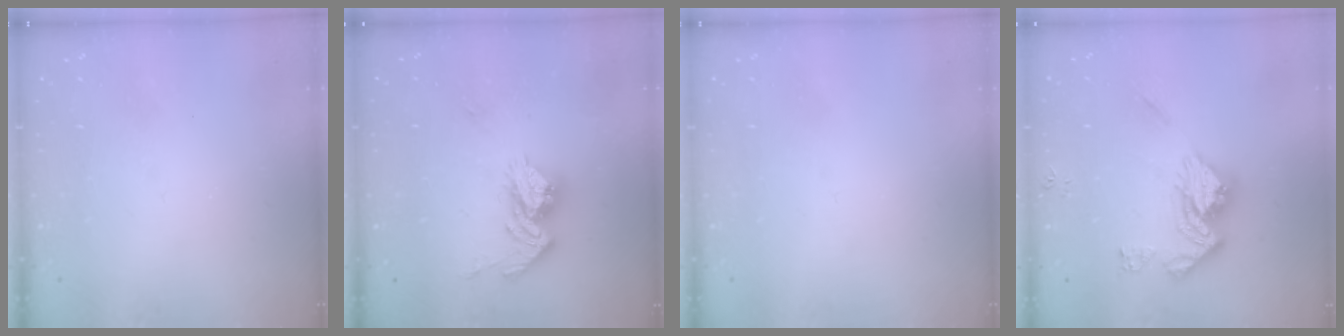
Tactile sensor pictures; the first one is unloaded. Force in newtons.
{"total": 13.6, "press": 13.5, "slide": 1.3}
{"total": 0.0}
{"total": 15.2, "press": 15.2, "slide": 1.5}